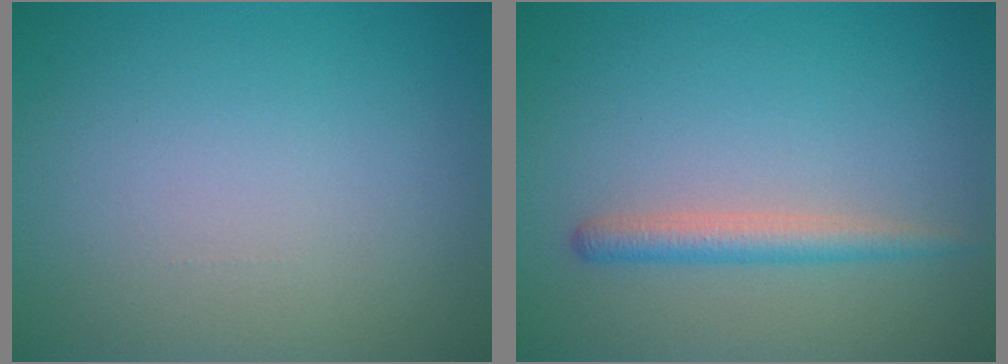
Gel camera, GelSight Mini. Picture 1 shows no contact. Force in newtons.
{"total": 2.2, "press": 2.2, "slide": 0.0}